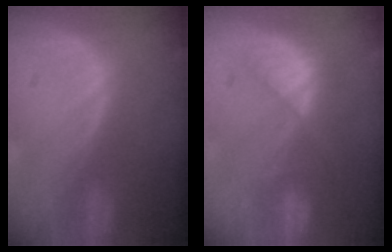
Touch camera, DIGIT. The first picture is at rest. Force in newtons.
{"total": 7.7, "press": 6.9, "slide": 3.5}